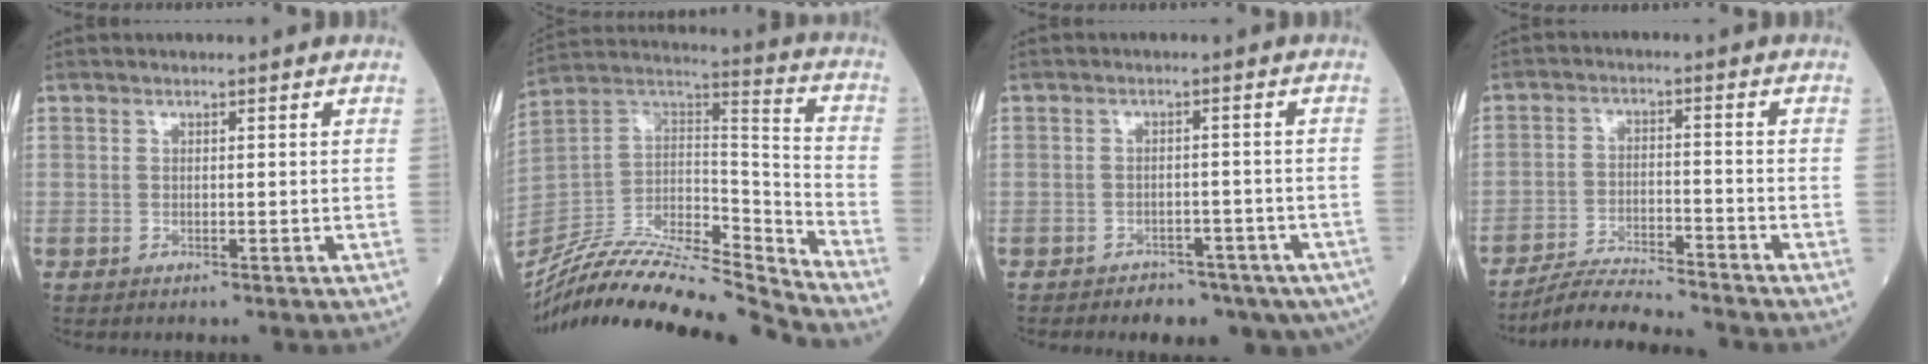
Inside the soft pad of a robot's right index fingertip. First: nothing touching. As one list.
[{"total": 24.4, "force": [-22.9, 1.1, 8.6], "torque": [-0.183, 0.009, -0.396]}, {"total": 8.8, "force": [-6.6, 4.4, 3.8], "torque": [-0.040, 0.011, -0.082]}, {"total": 8.0, "force": [-7.8, -0.8, 1.6], "torque": [-0.024, -0.010, -0.143]}]